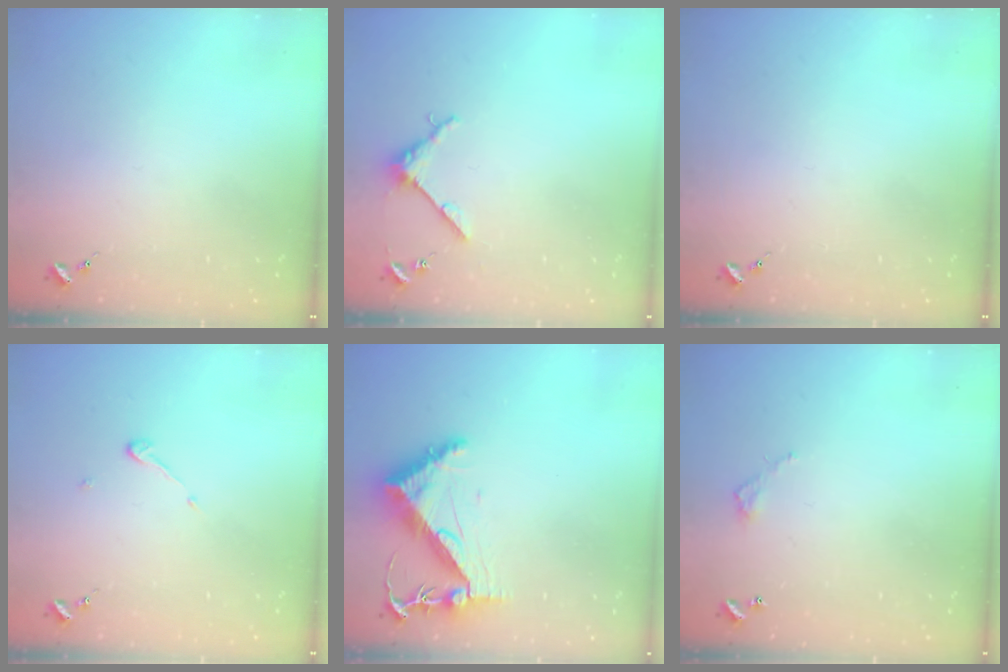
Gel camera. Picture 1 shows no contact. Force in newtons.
{"total": 4.0, "press": 4.0, "slide": 0.4}
{"total": 0.0}
{"total": 3.9, "press": 3.9, "slide": 0.3}
{"total": 7.8, "press": 7.7, "slide": 1.0}
{"total": 3.2, "press": 3.1, "slide": 0.2}